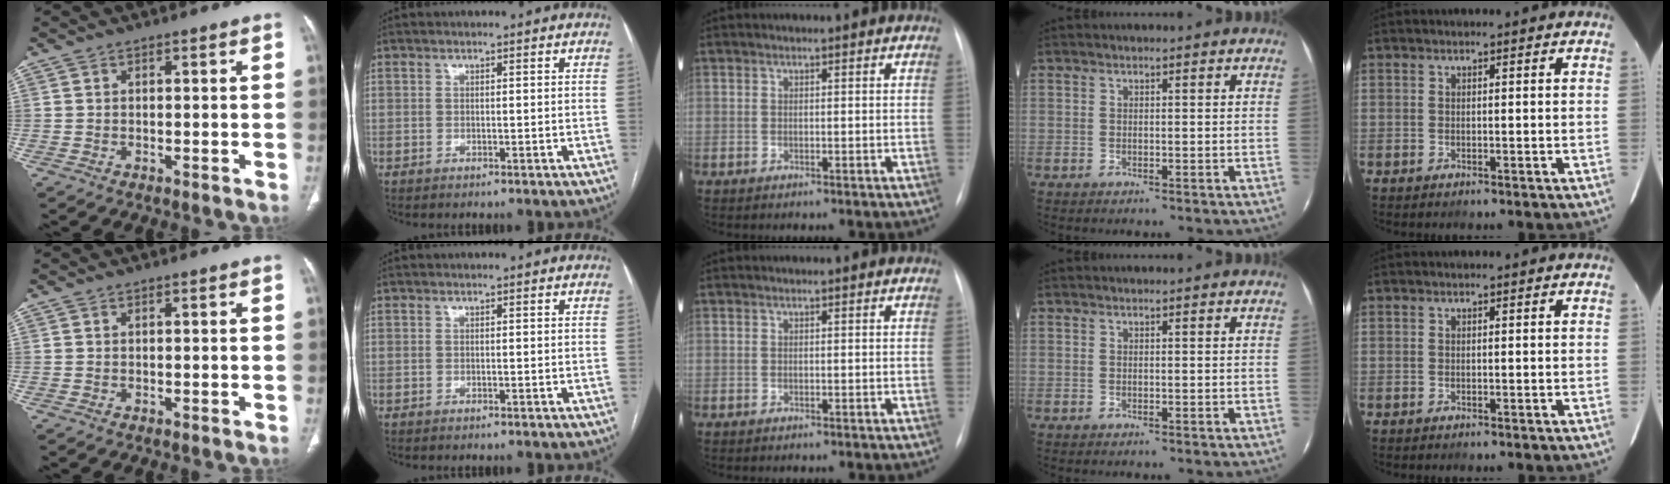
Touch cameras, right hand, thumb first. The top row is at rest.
{}